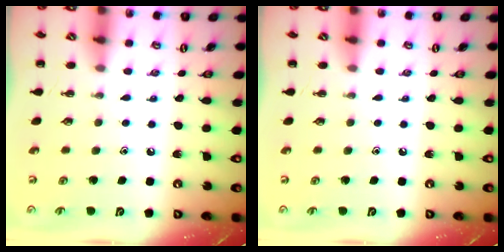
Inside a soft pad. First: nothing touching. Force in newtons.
{"total": 0.0}